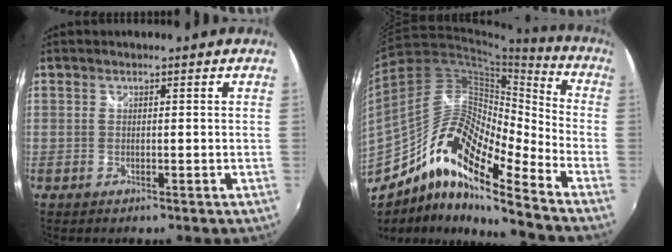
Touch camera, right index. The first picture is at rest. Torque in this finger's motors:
{"motor_torque": [0.87, -0.82, 0.51, 0.10]}